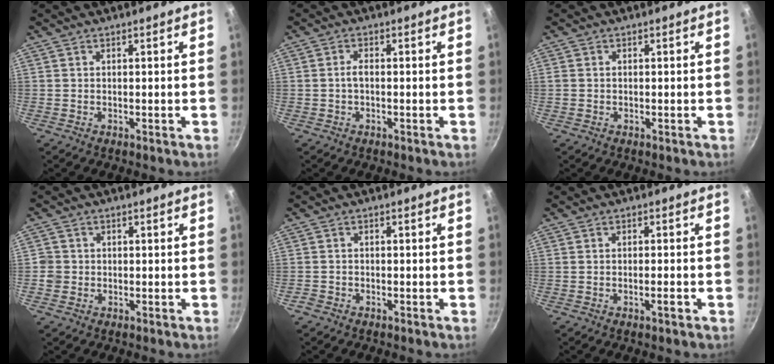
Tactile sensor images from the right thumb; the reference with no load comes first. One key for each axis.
{"total": 1.8, "fx": -0.3, "fy": 0.9, "fz": 1.5, "tx": -0.030, "ty": 0.010, "tz": -0.007}
{"total": 1.1, "fx": -0.2, "fy": 0.9, "fz": 0.5, "tx": -0.009, "ty": 0.003, "tz": -0.004}
{"total": 2.4, "fx": -0.6, "fy": 2.3, "fz": 0.6, "tx": -0.001, "ty": 0.010, "tz": -0.012}
{"total": 1.3, "fx": -1.0, "fy": 0.7, "fz": 0.3, "tx": -0.016, "ty": 0.012, "tz": -0.022}
{"total": 1.8, "fx": -0.9, "fy": 0.3, "fz": 1.6, "tx": -0.029, "ty": 0.006, "tz": -0.016}